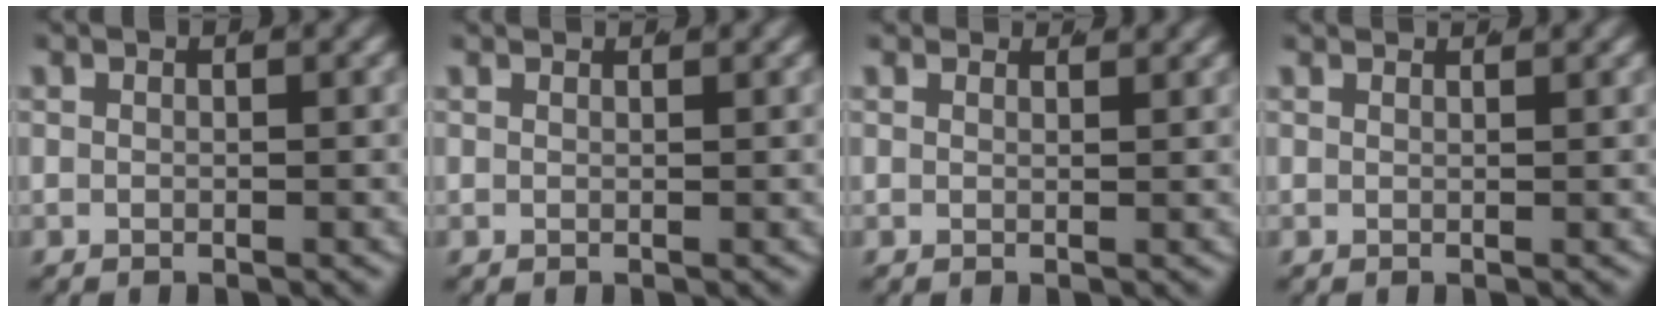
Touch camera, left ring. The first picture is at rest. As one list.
[{"total": 0.8, "force": [0.7, -0.4, 0.0], "torque": [0.008, -0.002, 0.012]}, {"total": 1.3, "force": [1.3, -0.3, 0.1], "torque": [0.004, -0.004, 0.021]}, {"total": 1.2, "force": [1.1, -0.5, 0.1], "torque": [0.008, -0.001, 0.018]}]